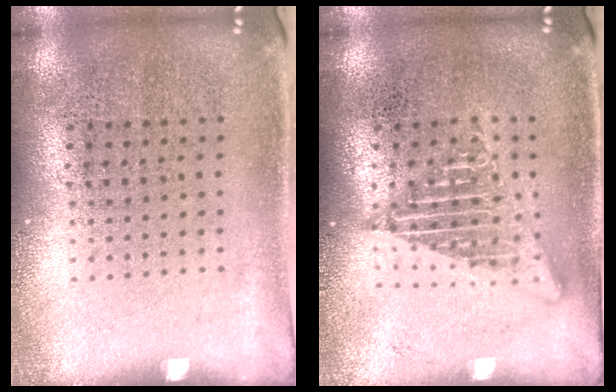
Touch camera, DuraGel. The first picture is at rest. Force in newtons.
{"total": 2.2, "press": 2.2, "slide": 0.2}